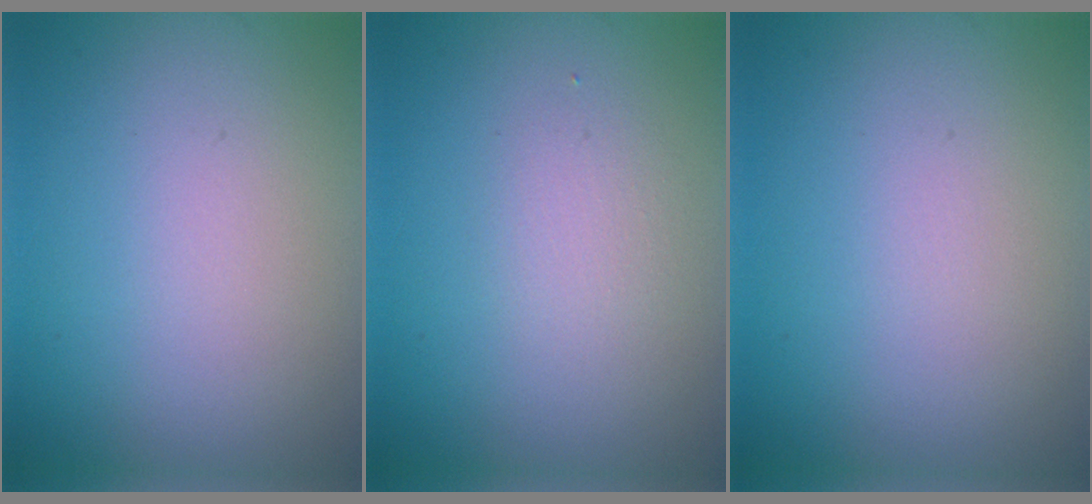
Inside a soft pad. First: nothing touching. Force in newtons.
{"total": 1.4, "press": 1.4, "slide": 0.1}
{"total": 0.0}